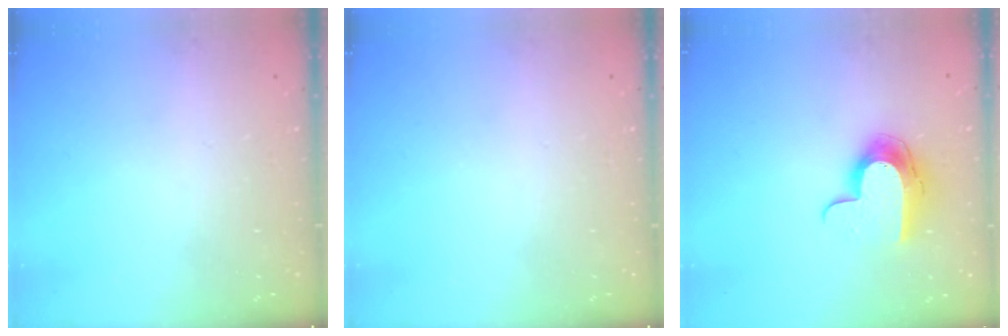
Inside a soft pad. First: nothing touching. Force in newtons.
{"total": 0.0}
{"total": 12.3, "press": 12.3, "slide": 0.9}